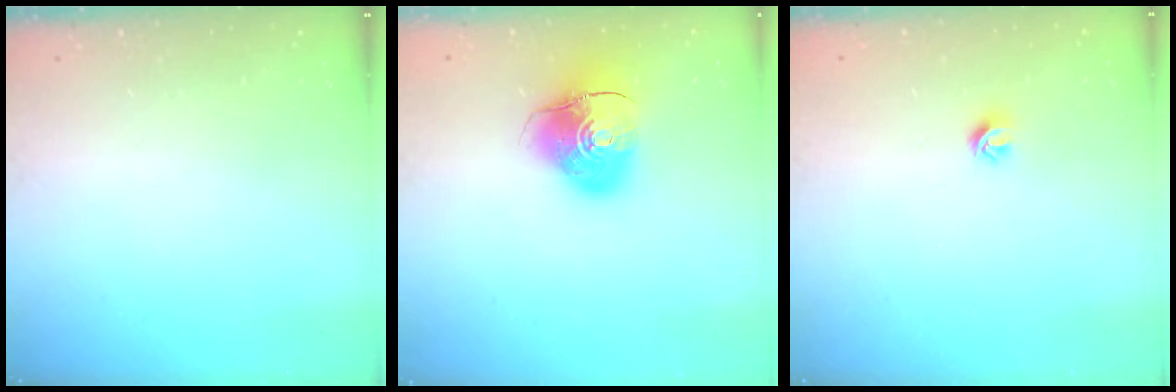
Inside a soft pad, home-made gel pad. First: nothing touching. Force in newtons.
{"total": 10.8, "press": 10.6, "slide": 1.7}
{"total": 6.0, "press": 5.9, "slide": 0.7}